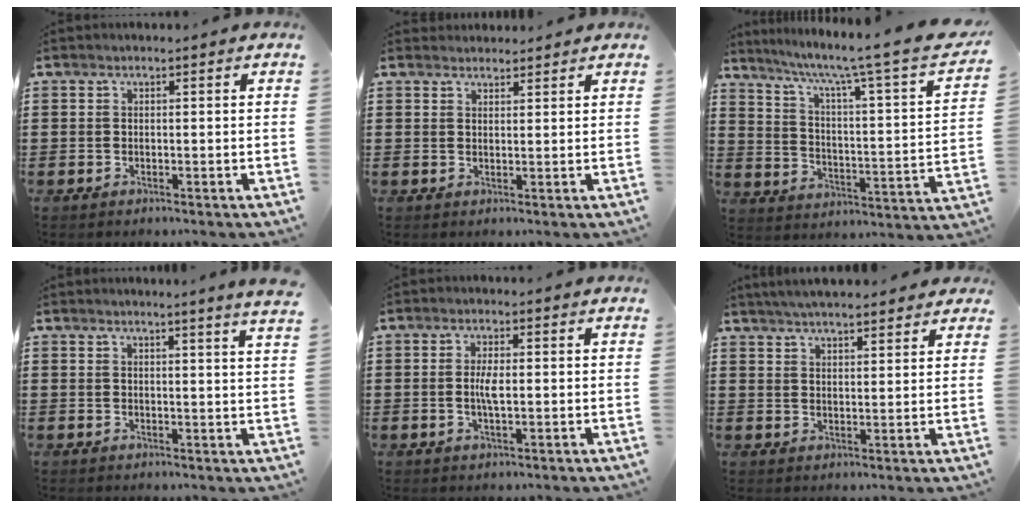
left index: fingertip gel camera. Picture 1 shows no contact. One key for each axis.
{"total": 1.9, "fx": 1.9, "fy": 0.5, "fz": 0.0, "tx": -0.005, "ty": 0.001, "tz": 0.038}
{"total": 6.9, "fx": 5.1, "fy": -0.3, "fz": 4.6, "tx": -0.108, "ty": -0.047, "tz": 0.074}
{"total": 2.7, "fx": 2.3, "fy": -1.1, "fz": 0.9, "tx": -0.022, "ty": -0.014, "tz": 0.041}
{"total": 3.3, "fx": -0.2, "fy": 1.0, "fz": 3.1, "tx": -0.064, "ty": -0.003, "tz": -0.008}
{"total": 4.4, "fx": 4.1, "fy": 0.3, "fz": 1.4, "tx": -0.039, "ty": -0.007, "tz": 0.076}